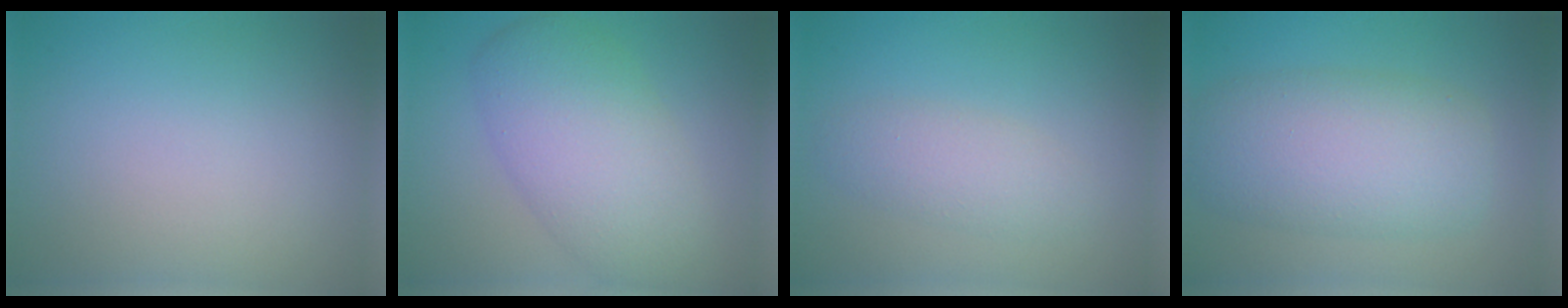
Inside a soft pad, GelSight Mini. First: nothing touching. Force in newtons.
{"total": 7.9, "press": 7.9, "slide": 0.3}
{"total": 2.6, "press": 2.6, "slide": 0.1}
{"total": 7.7, "press": 7.7, "slide": 0.1}